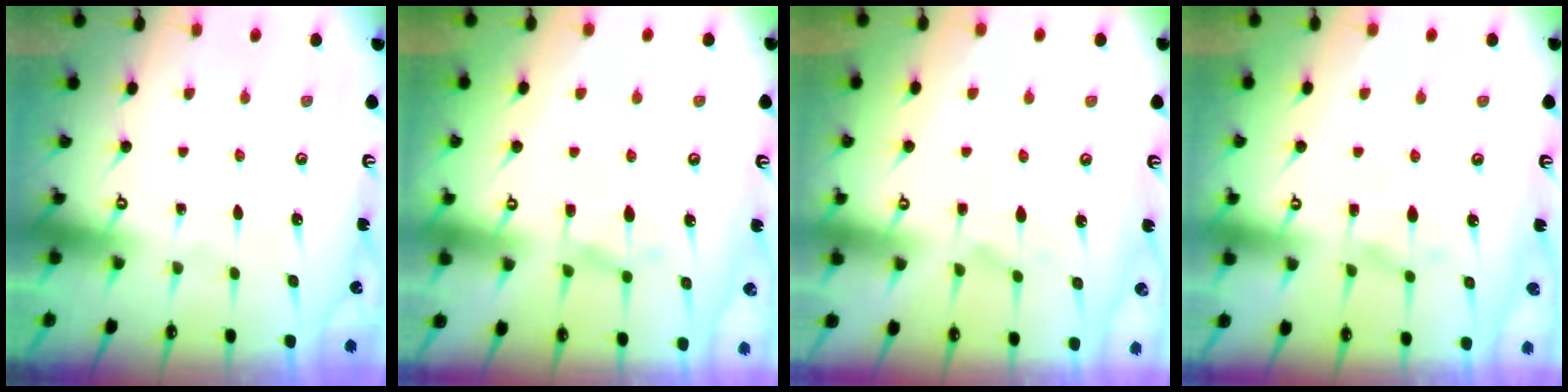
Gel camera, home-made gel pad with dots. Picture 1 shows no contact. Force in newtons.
{"total": 1.7, "press": 0.9, "slide": 1.5}
{"total": 2.2, "press": 2.0, "slide": 1.0}
{"total": 2.0, "press": 1.4, "slide": 1.4}